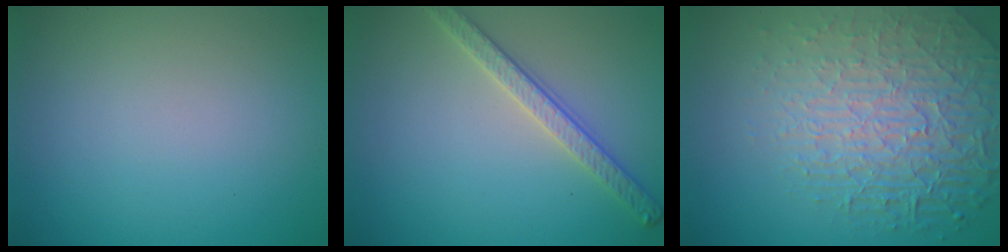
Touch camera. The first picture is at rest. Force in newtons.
{"total": 2.8, "press": 2.7, "slide": 0.7}
{"total": 8.3, "press": 5.7, "slide": 6.1}